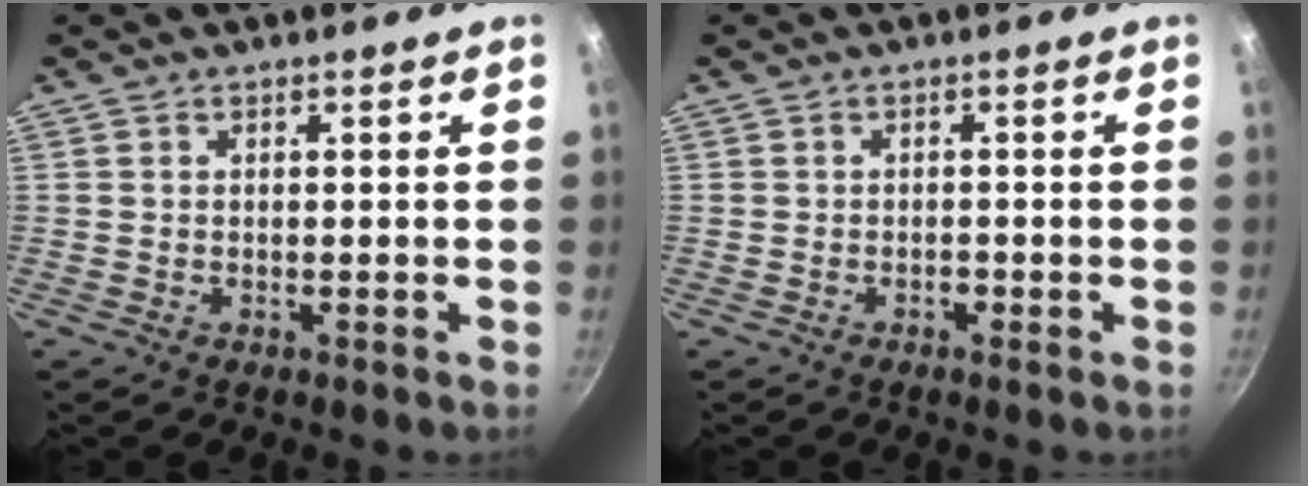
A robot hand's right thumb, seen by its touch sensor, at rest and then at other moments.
{"total": 0.9, "force": [-0.5, 0.6, 0.4], "torque": [-0.002, 0.004, -0.009]}